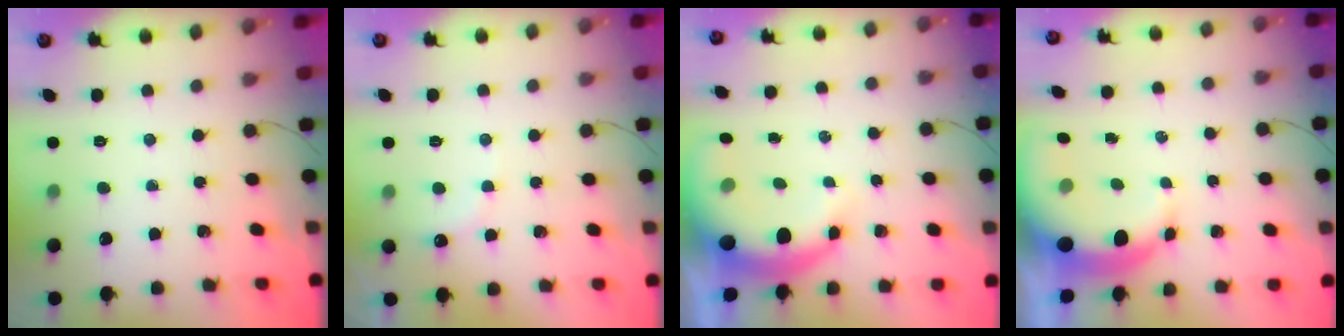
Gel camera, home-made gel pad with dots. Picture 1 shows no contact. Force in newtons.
{"total": 7.2, "press": 7.2, "slide": 1.1}
{"total": 9.4, "press": 9.2, "slide": 2.1}
{"total": 9.2, "press": 9.0, "slide": 1.7}